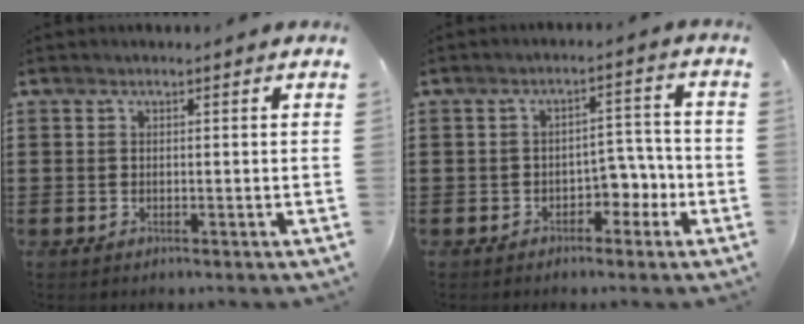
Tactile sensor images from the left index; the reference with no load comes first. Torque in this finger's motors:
{"motor_torque": [0.07, 0.07, 0.15, 0.00]}